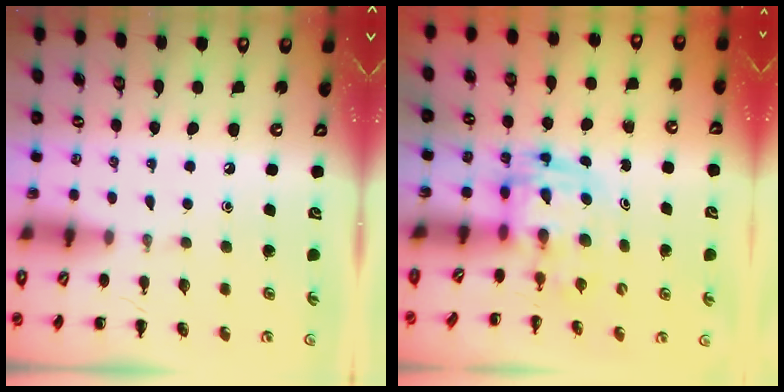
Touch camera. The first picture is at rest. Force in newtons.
{"total": 2.8, "press": 2.7, "slide": 0.5}